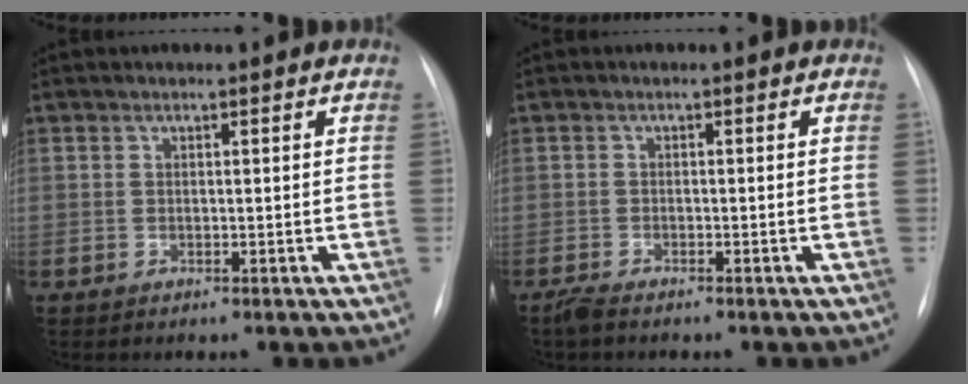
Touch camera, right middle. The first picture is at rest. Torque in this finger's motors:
{"motor_torque": [0.10, -0.13, 0.02, 0.02]}